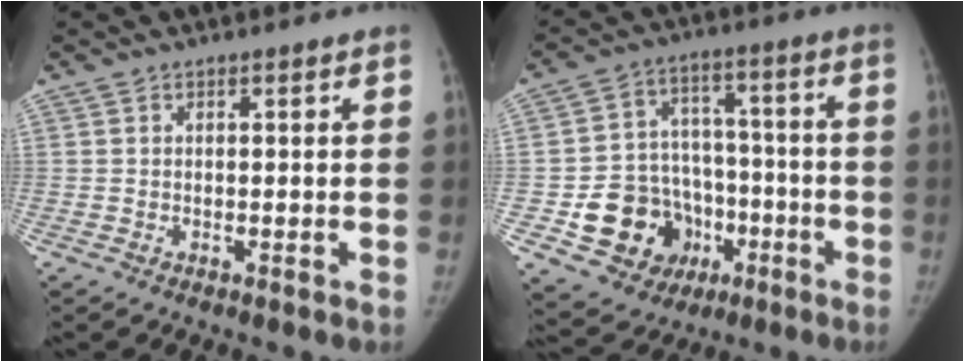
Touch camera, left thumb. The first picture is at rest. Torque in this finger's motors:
{"motor_torque": [-0.49, 0.56, 0.18, 0.26, 0.02]}